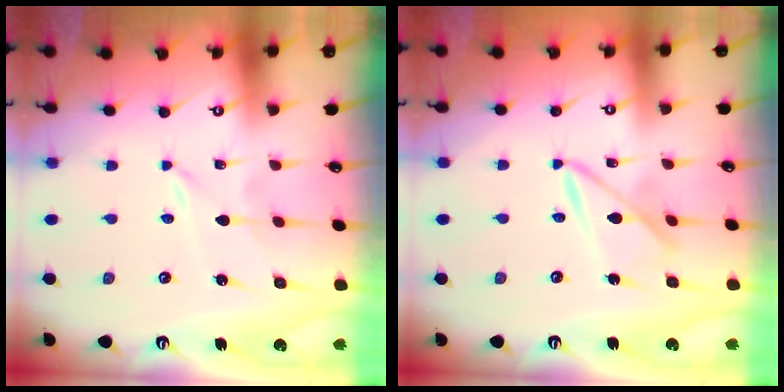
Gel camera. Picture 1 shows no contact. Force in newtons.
{"total": 7.9, "press": 7.9, "slide": 0.4}